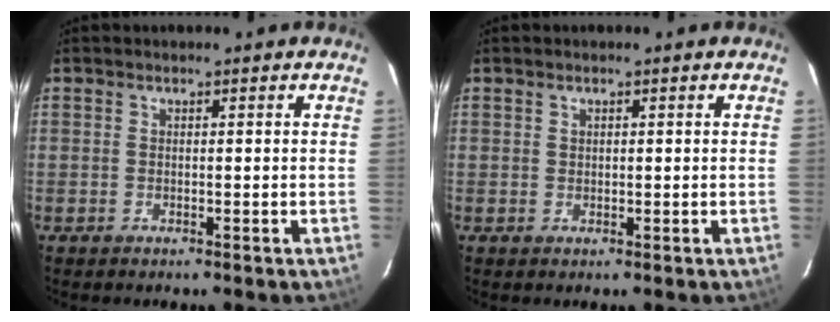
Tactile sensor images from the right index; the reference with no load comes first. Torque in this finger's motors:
{"motor_torque": [-0.46, 0.12, -0.05, 0.00]}